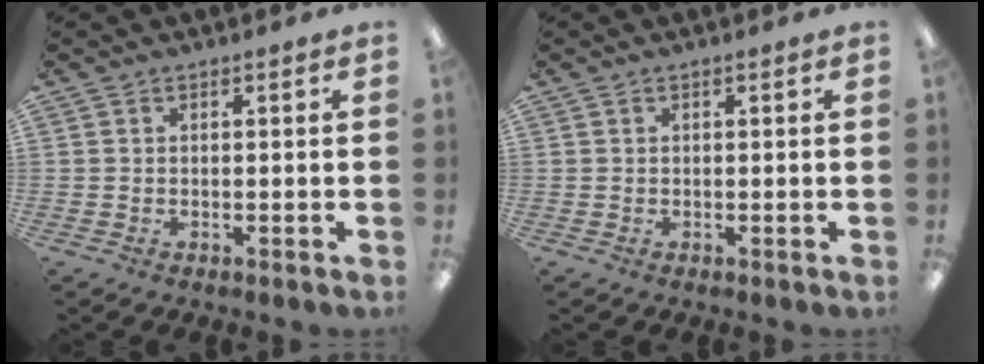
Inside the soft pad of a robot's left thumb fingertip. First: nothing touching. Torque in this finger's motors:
{"motor_torque": [-0.01, 0.03, 0.04, -0.16, 0.01]}